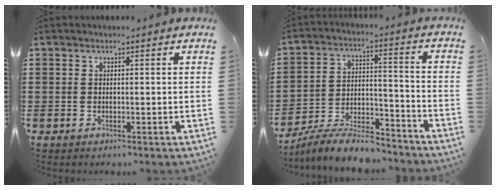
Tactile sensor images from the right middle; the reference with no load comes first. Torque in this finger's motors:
{"motor_torque": [0.83, -0.24, 0.63, 0.14]}